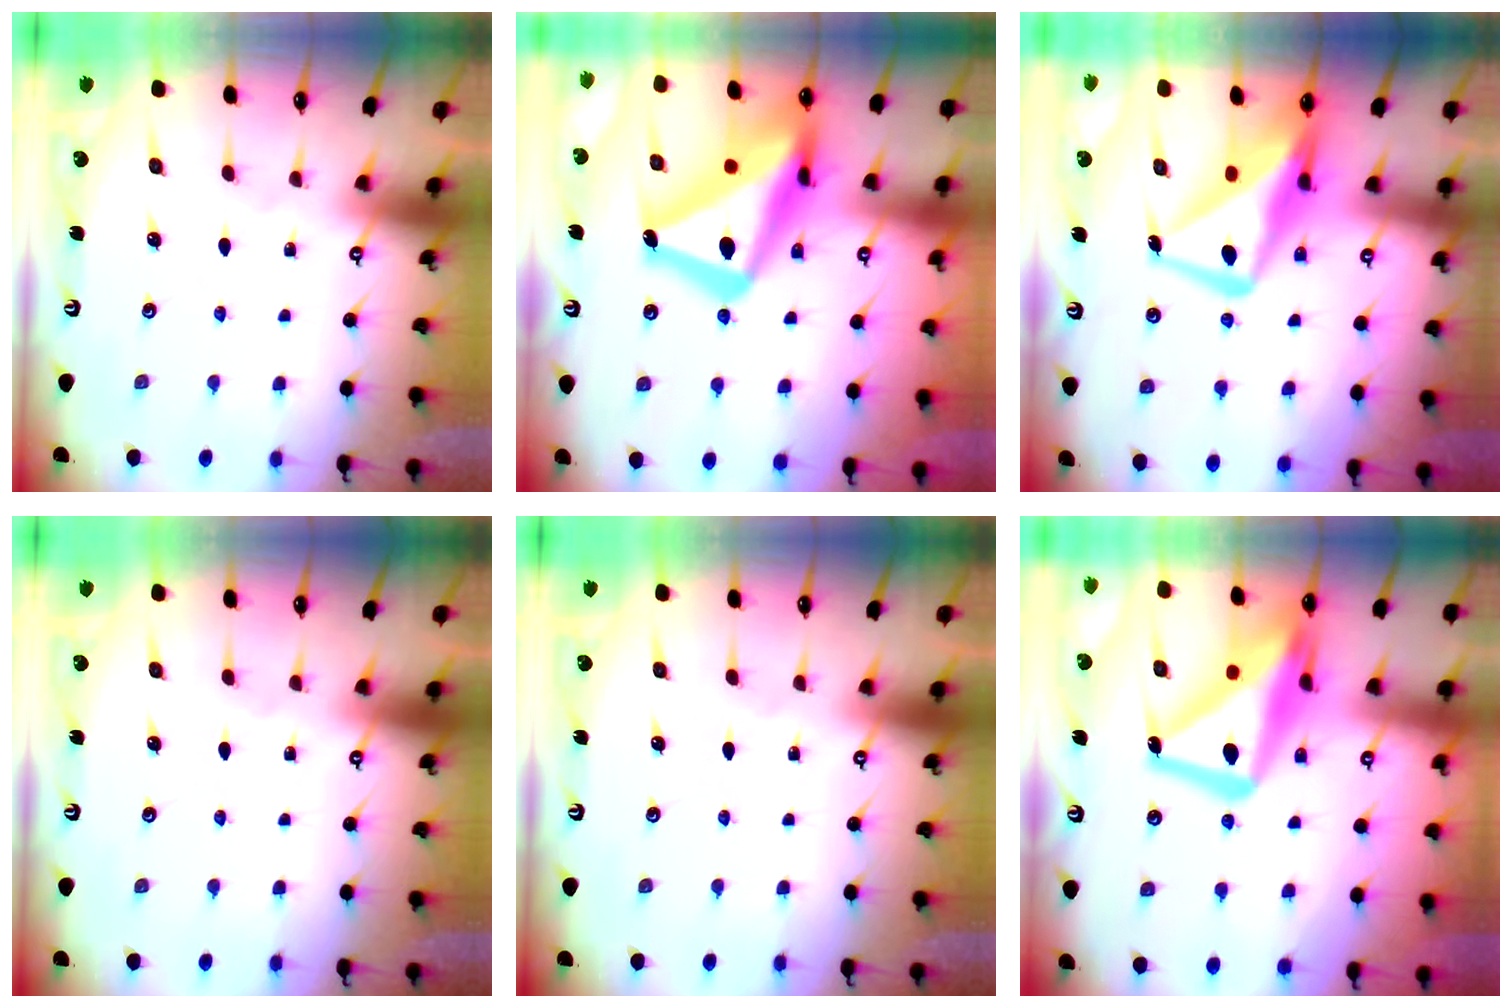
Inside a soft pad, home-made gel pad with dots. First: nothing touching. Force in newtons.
{"total": 21.9, "press": 21.8, "slide": 2.1}
{"total": 14.9, "press": 14.8, "slide": 1.6}
{"total": 0.0}
{"total": 0.0}
{"total": 17.5, "press": 17.4, "slide": 1.7}